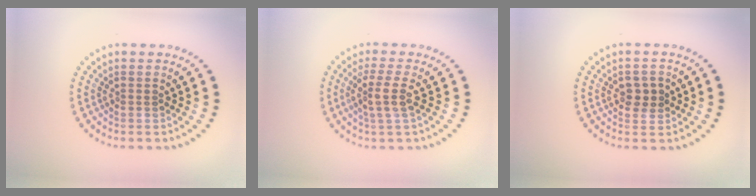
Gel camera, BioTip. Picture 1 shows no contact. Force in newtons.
{"total": 2.6, "press": 2.1, "slide": 1.6}
{"total": 2.2, "press": 2.2, "slide": 0.2}